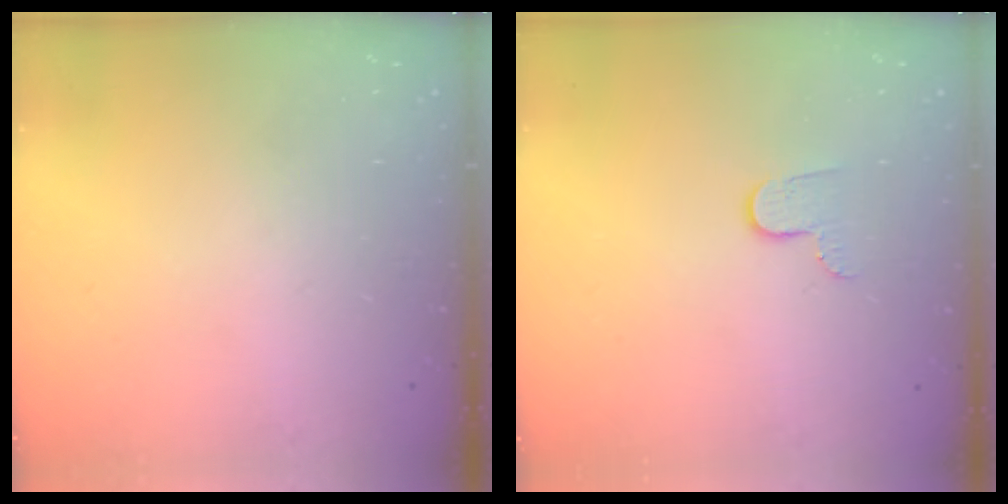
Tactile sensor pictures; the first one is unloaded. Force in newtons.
{"total": 4.6, "press": 4.6, "slide": 0.5}